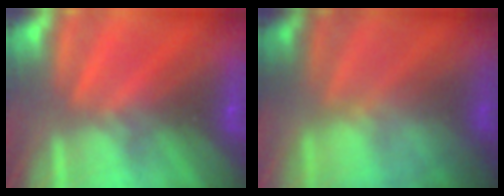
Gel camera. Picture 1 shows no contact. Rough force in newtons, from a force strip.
{"total": 5.7}